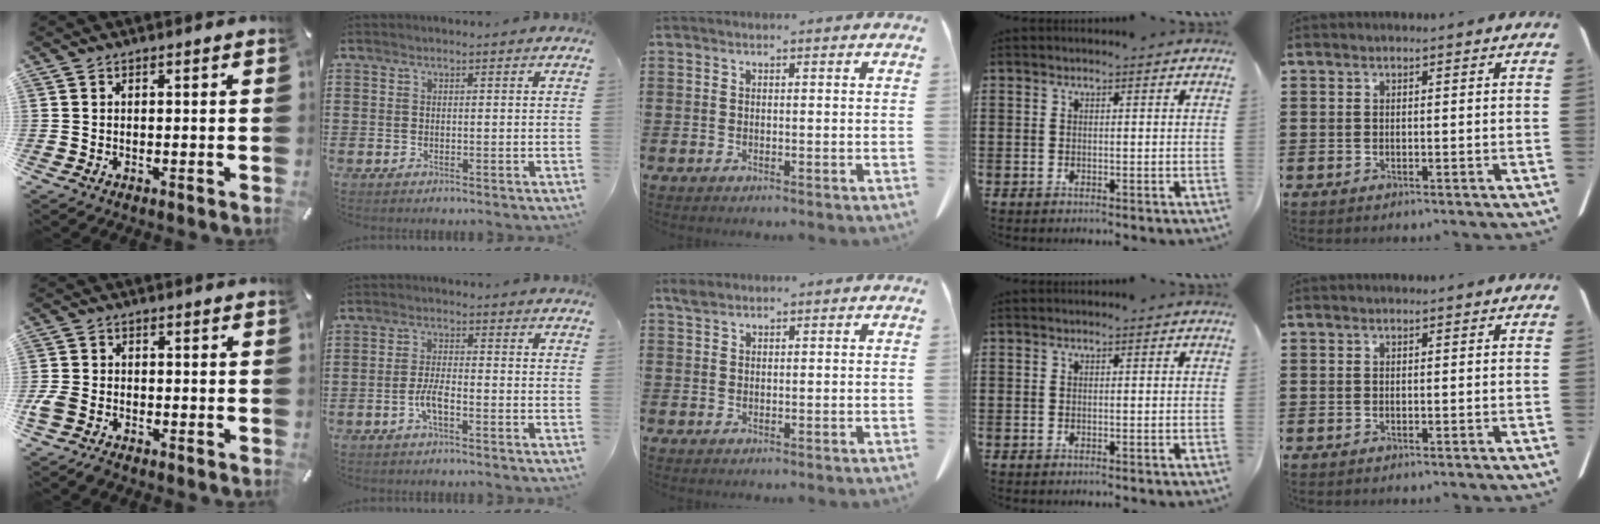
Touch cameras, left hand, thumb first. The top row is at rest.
{"thumb": {"total": 3.9, "force": [-2.4, 2.4, 1.8], "torque": [-0.050, 0.009, -0.050]}, "index": {"total": 3.8, "force": [-1.8, 1.1, 3.2], "torque": [-0.075, -0.001, -0.038]}, "middle": {"total": 1.3, "force": [1.2, 0.5, 0.5], "torque": [-0.013, 0.000, 0.023]}}